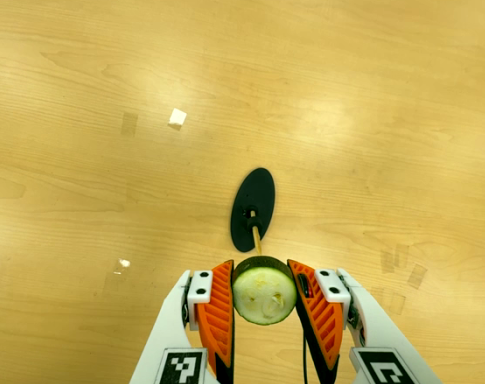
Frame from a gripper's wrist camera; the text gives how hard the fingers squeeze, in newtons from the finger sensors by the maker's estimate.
{"total": 9.7, "left": 8.8, "right": 10.6}